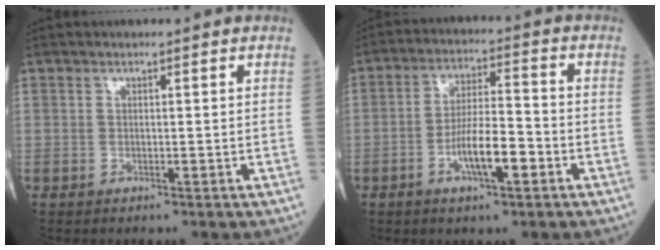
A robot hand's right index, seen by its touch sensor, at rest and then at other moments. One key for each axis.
{"total": 8.1, "fx": -3.1, "fy": 1.8, "fz": 7.2, "tx": -0.134, "ty": 0.007, "tz": -0.055}